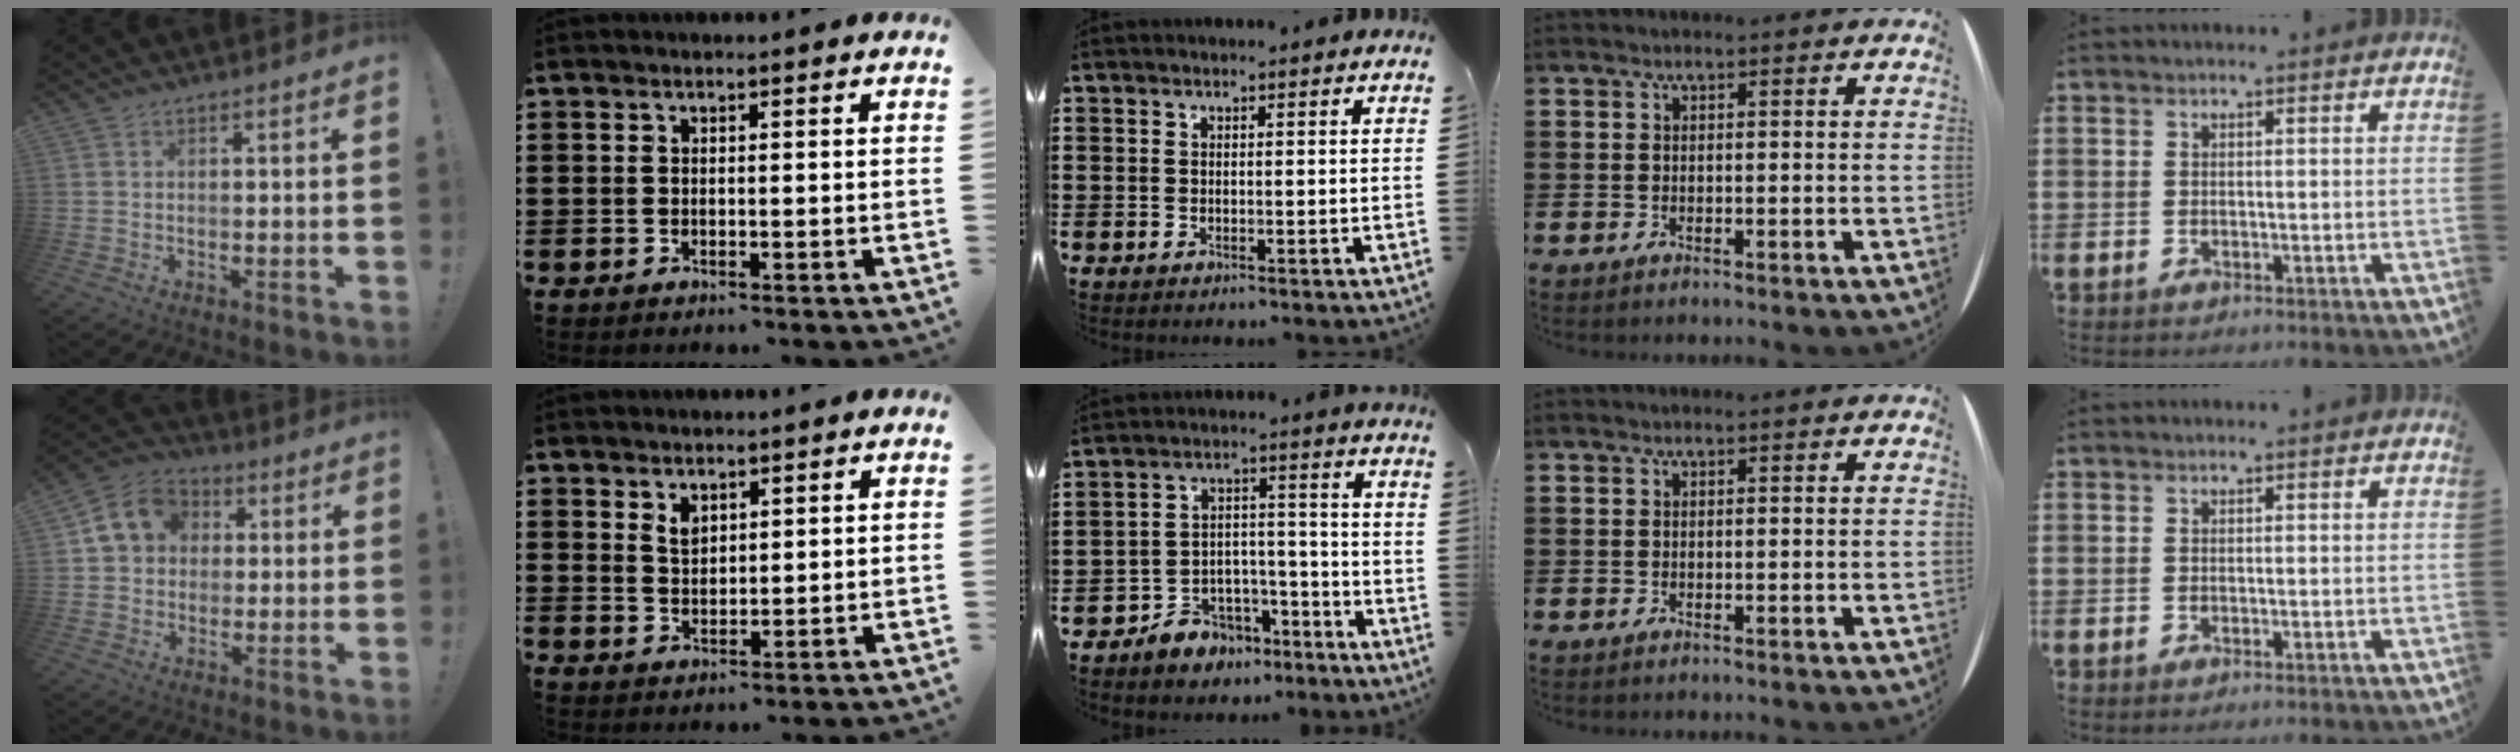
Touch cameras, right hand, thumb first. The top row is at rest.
{"thumb": {"total": 10.8, "force": [2.9, 9.3, 4.8], "torque": [-0.066, 0.003, 0.062]}, "index": {"total": 2.4, "force": [1.6, 1.4, 1.1], "torque": [-0.026, 0.004, 0.031]}, "middle": {"total": 5.4, "force": [-4.8, 2.4, 0.2], "torque": [-0.012, 0.015, -0.096]}}